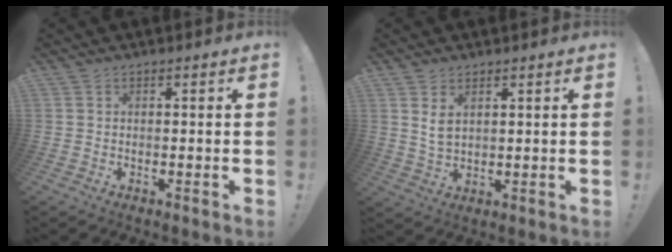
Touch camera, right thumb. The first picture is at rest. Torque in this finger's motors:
{"motor_torque": [-0.19, -0.13, -0.18, 0.38, -0.11]}